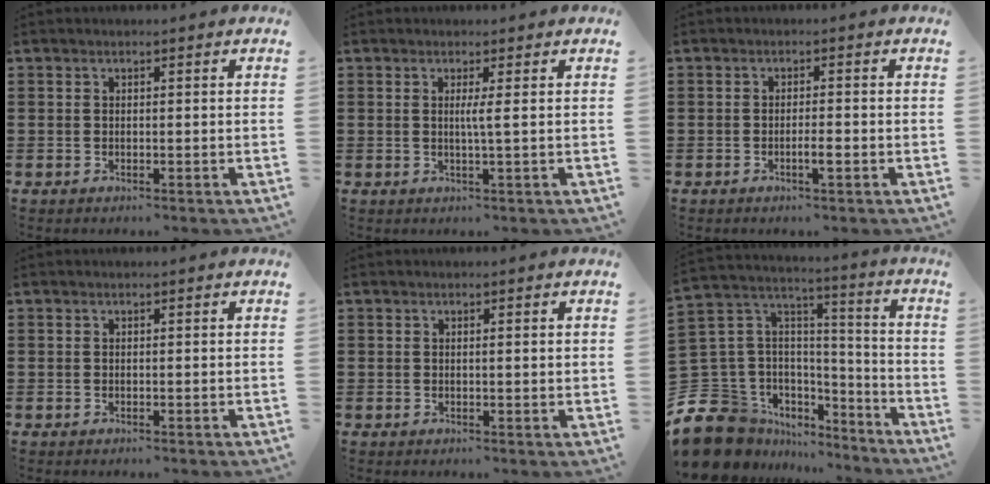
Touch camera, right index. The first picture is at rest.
{"total": 2.0, "force": [0.3, -0.5, 1.9], "torque": [-0.037, -0.006, 0.002]}
{"total": 2.0, "force": [-0.9, 0.1, 1.8], "torque": [-0.029, 0.000, -0.017]}
{"total": 0.0}
{"total": 0.7, "force": [0.2, 0.0, 0.7], "torque": [-0.013, 0.000, 0.004]}
{"total": 13.0, "force": [-7.7, 9.8, 3.4], "torque": [-0.122, -0.001, -0.136]}